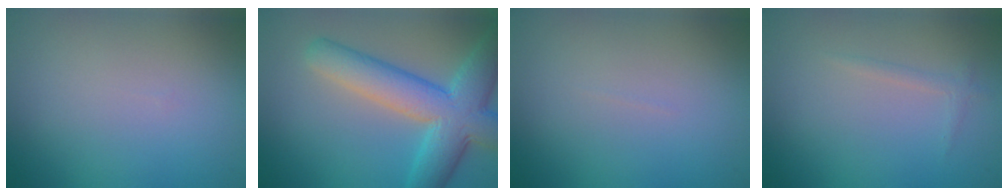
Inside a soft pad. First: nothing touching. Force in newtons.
{"total": 8.5, "press": 8.5, "slide": 0.3}
{"total": 0.0}
{"total": 0.8, "press": 0.8, "slide": 0.1}